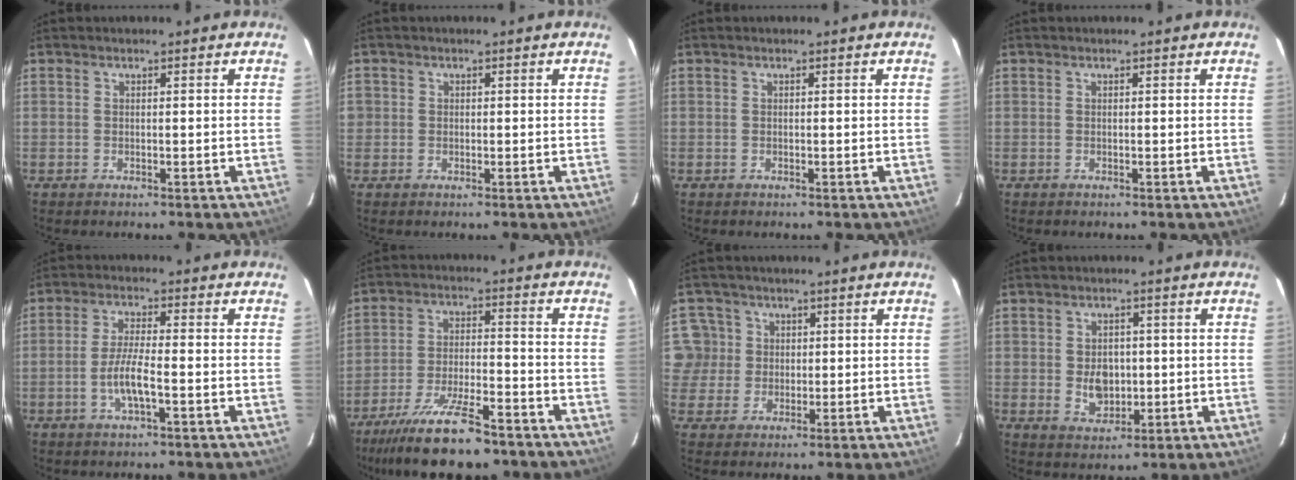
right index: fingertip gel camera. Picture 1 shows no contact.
{"total": 1.4, "force": [-0.2, 1.3, 0.1], "torque": [-0.002, 0.001, -0.002]}
{"total": 0.0}
{"total": 0.0}
{"total": 5.5, "force": [-2.1, 0.7, 5.0], "torque": [-0.102, 0.001, -0.042]}
{"total": 15.6, "force": [-12.5, 3.7, 8.6], "torque": [-0.181, -0.019, -0.207]}
{"total": 5.3, "force": [0.9, 5.2, 0.4], "torque": [0.003, 0.019, 0.014]}
{"total": 5.4, "force": [-0.2, 4.4, 3.2], "torque": [-0.055, 0.003, 0.008]}